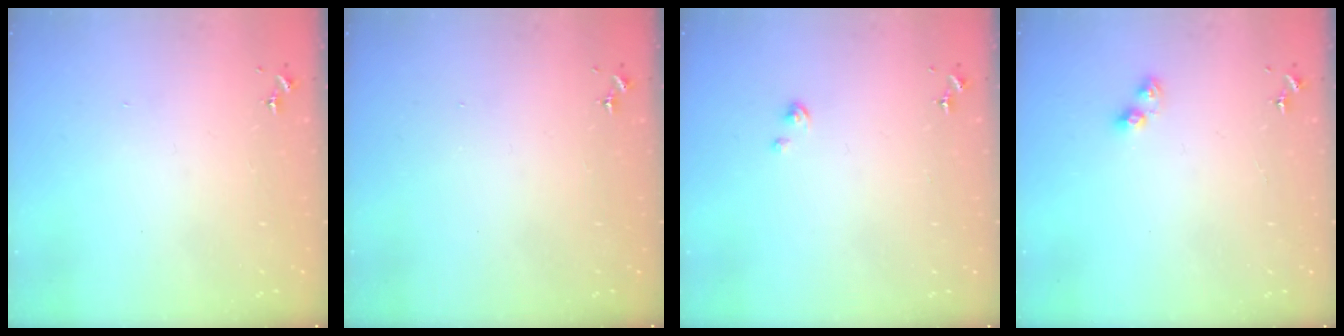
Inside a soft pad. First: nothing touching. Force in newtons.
{"total": 0.0}
{"total": 1.0, "press": 1.0, "slide": 0.2}
{"total": 5.0, "press": 4.9, "slide": 1.1}